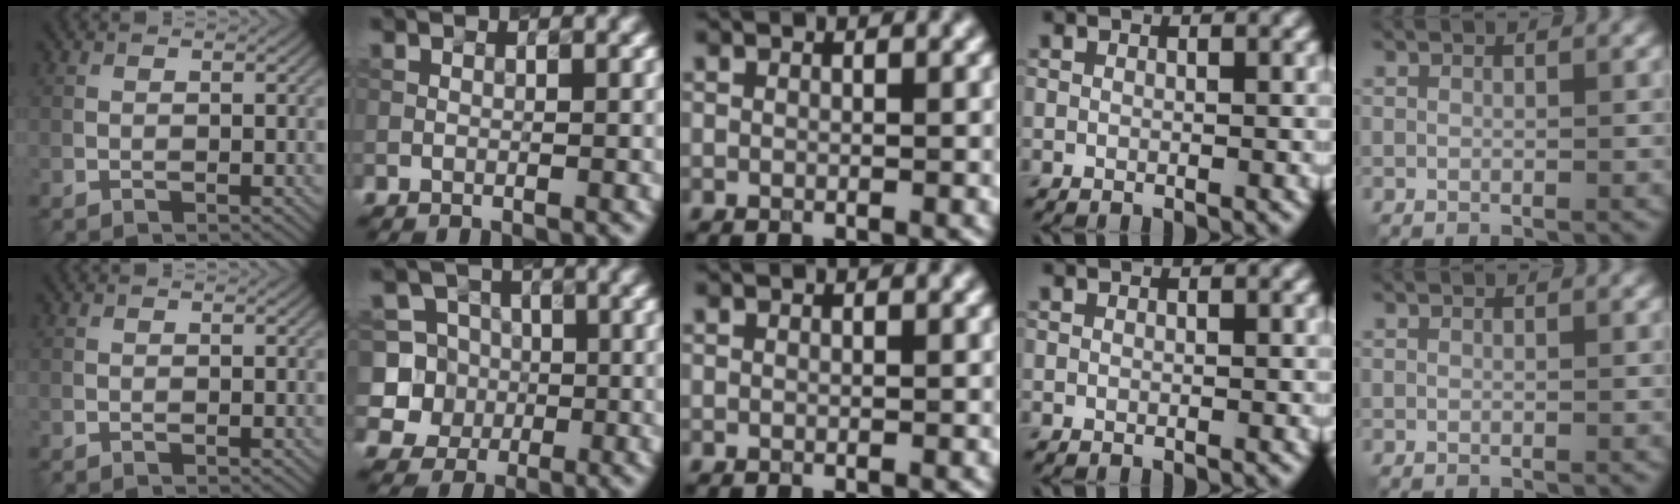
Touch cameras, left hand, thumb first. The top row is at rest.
{"index": {"total": 6.3, "force": [-0.9, 6.1, 1.4], "torque": [-0.031, 0.024, -0.041]}}